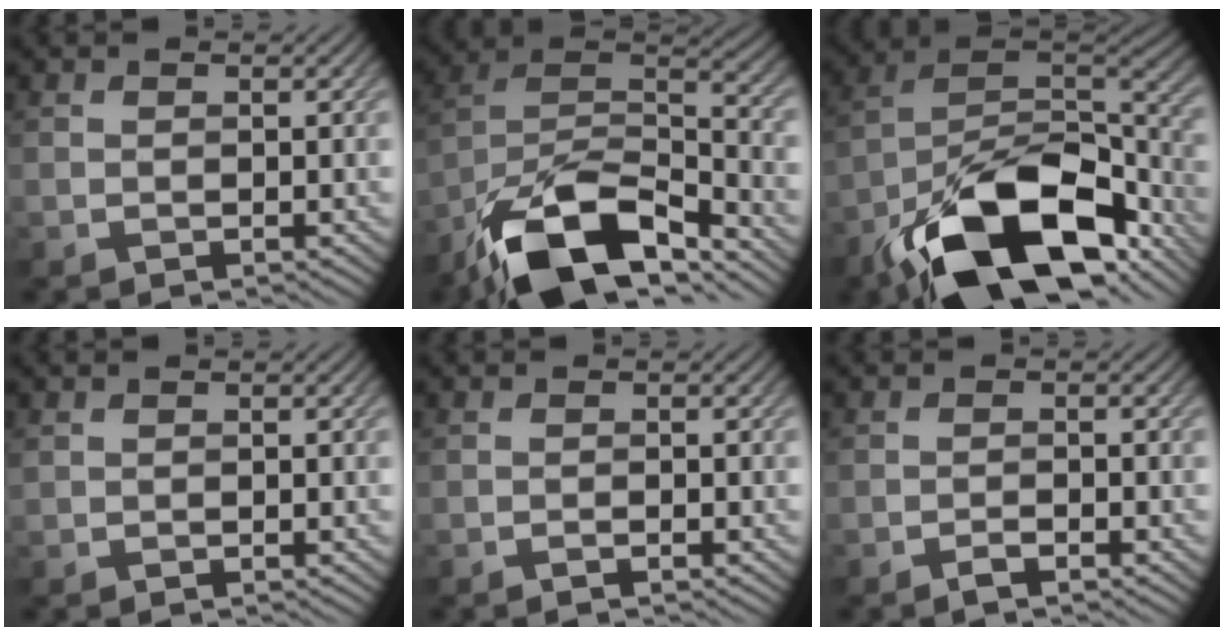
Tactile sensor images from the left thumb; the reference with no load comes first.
{"total": 16.0, "force": [-11.3, 6.2, 9.6], "torque": [-0.207, -0.020, -0.198]}
{"total": 19.4, "force": [-11.9, 9.0, 12.4], "torque": [-0.224, -0.034, -0.200]}
{"total": 0.6, "force": [0.5, 0.3, 0.2], "torque": [-0.006, 0.000, 0.013]}
{"total": 0.6, "force": [-0.4, 0.0, 0.4], "torque": [-0.008, 0.000, -0.007]}
{"total": 1.3, "force": [-0.9, 0.2, 0.8], "torque": [-0.015, 0.001, -0.018]}